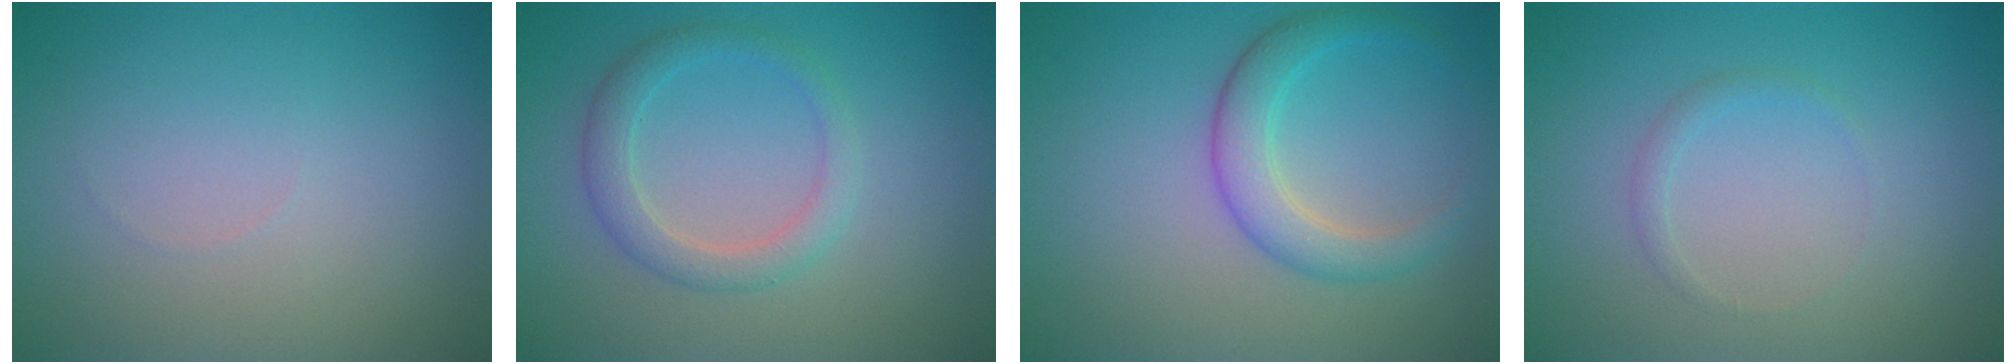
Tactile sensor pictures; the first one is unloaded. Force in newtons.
{"total": 2.6, "press": 2.6, "slide": 0.2}
{"total": 3.3, "press": 3.3, "slide": 0.1}
{"total": 0.9, "press": 0.9, "slide": 0.1}